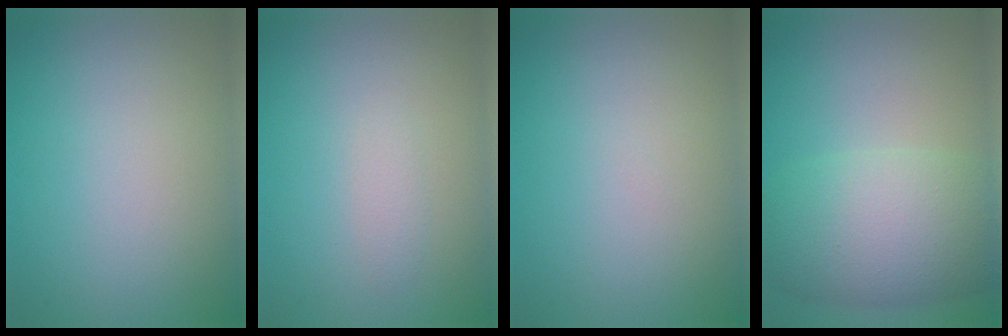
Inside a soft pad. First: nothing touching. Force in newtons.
{"total": 0.8, "press": 0.8, "slide": 0.0}
{"total": 0.0}
{"total": 8.4, "press": 8.4, "slide": 0.3}